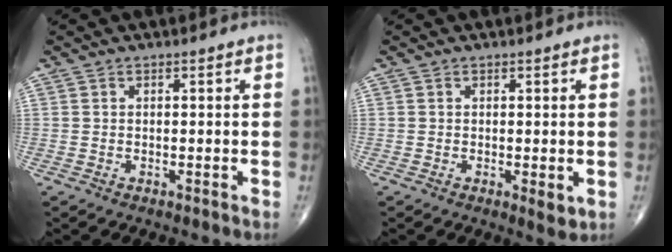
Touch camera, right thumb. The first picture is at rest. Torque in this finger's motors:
{"motor_torque": [0.06, 0.62, -0.10, -0.01, 0.03]}